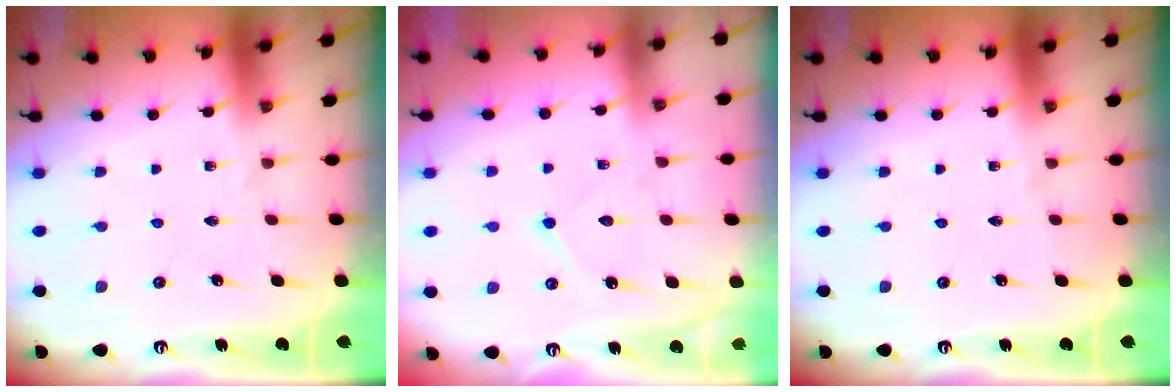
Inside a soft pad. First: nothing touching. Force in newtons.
{"total": 5.7, "press": 5.7, "slide": 0.6}
{"total": 0.0}